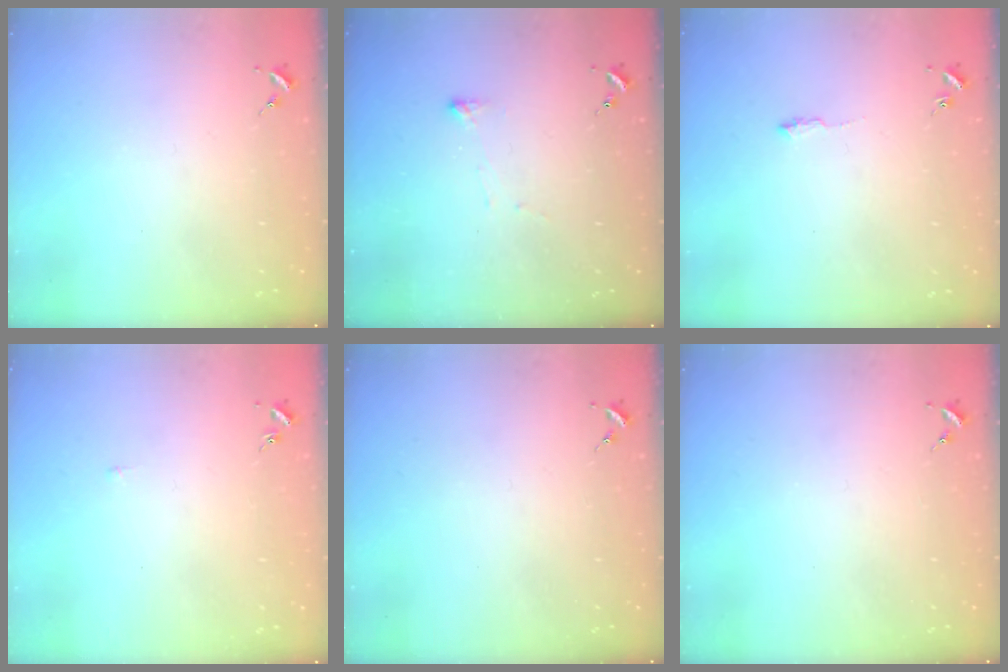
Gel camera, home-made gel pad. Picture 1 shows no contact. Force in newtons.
{"total": 3.5, "press": 3.5, "slide": 0.4}
{"total": 4.6, "press": 4.5, "slide": 0.5}
{"total": 2.6, "press": 2.6, "slide": 0.3}
{"total": 0.0}
{"total": 0.0}